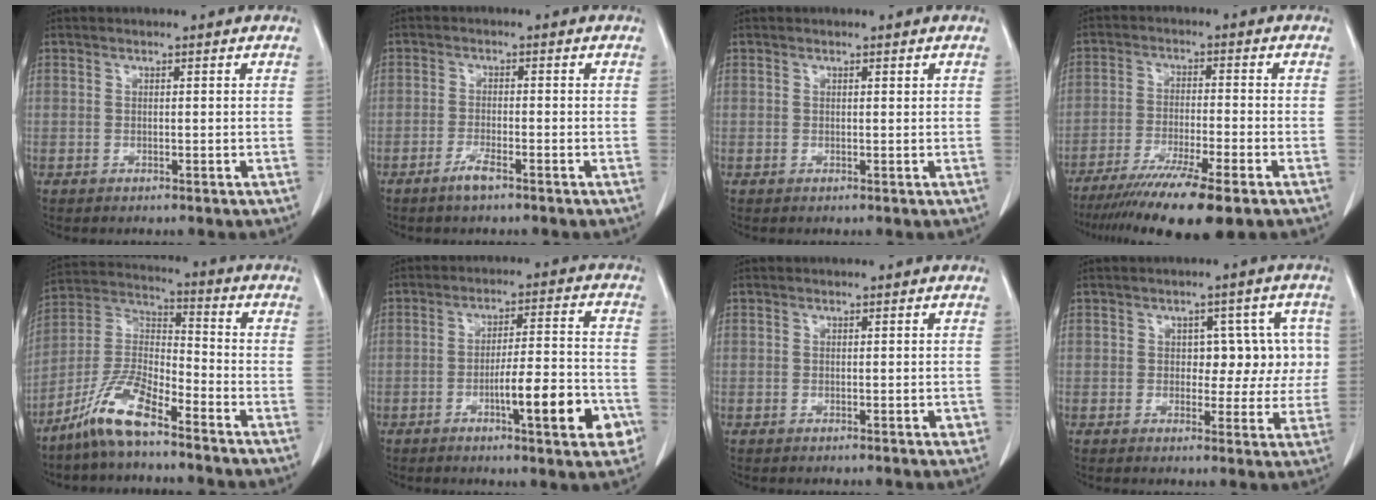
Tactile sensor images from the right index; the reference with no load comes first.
{"total": 2.6, "force": [-1.9, 0.2, 1.8], "torque": [-0.041, -0.002, -0.037]}
{"total": 0.0}
{"total": 12.9, "force": [-9.5, 0.2, 8.8], "torque": [-0.152, -0.036, -0.155]}
{"total": 10.1, "force": [-7.5, 2.2, 6.4], "torque": [-0.140, 0.006, -0.151]}
{"total": 12.0, "force": [-4.6, 1.5, 10.9], "torque": [-0.157, 0.007, -0.067]}
{"total": 1.2, "force": [-0.3, 0.3, 1.2], "torque": [-0.015, -0.002, -0.002]}
{"total": 6.6, "force": [0.8, 4.2, 5.1], "torque": [-0.042, 0.025, 0.012]}